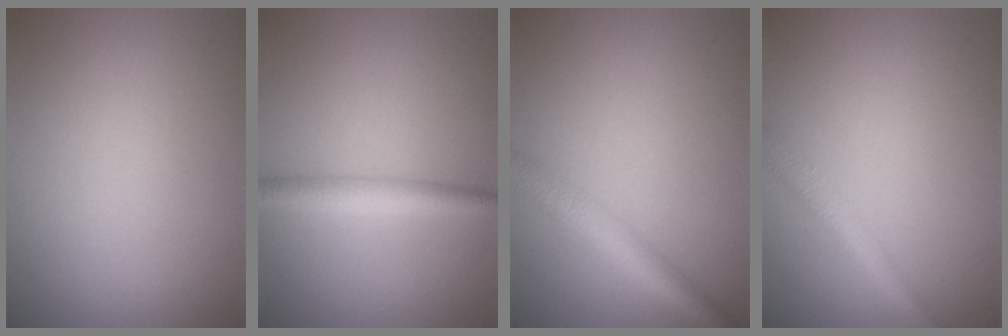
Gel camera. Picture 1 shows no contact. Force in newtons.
{"total": 2.6, "press": 2.6, "slide": 0.1}
{"total": 4.0, "press": 4.0, "slide": 0.0}
{"total": 2.5, "press": 2.5, "slide": 0.1}